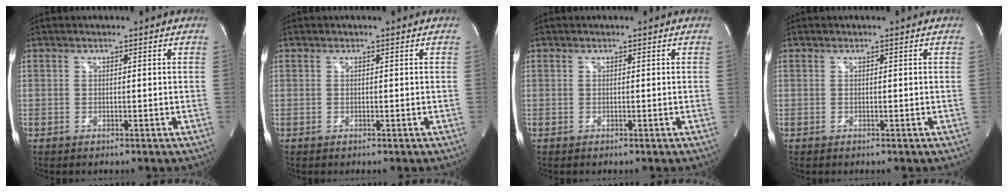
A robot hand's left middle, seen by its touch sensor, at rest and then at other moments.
{"total": 0.0}
{"total": 0.0}
{"total": 0.0}